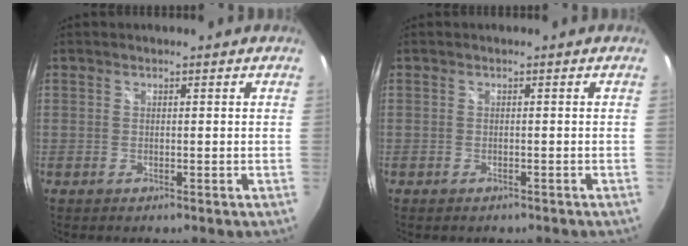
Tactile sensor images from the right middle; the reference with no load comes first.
{"total": 1.4, "force": [-1.1, 0.7, 0.5], "torque": [-0.012, -0.006, -0.014]}